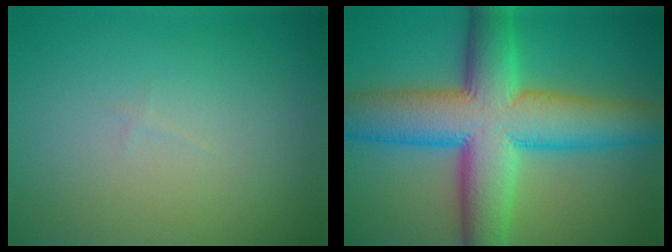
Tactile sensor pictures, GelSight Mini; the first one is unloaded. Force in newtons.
{"total": 12.7, "press": 12.7, "slide": 0.1}